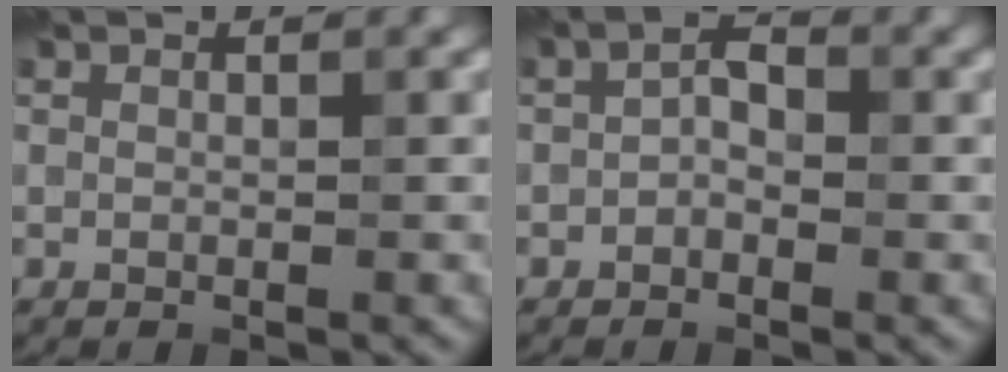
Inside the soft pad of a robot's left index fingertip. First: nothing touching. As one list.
[{"total": 1.8, "force": [-0.7, 1.1, 1.3], "torque": [-0.021, 0.013, -0.016]}]